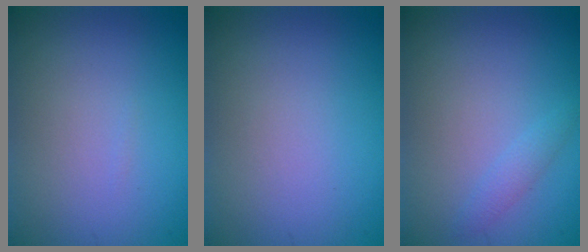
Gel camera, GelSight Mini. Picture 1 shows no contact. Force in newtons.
{"total": 0.0}
{"total": 1.1, "press": 1.1, "slide": 0.1}